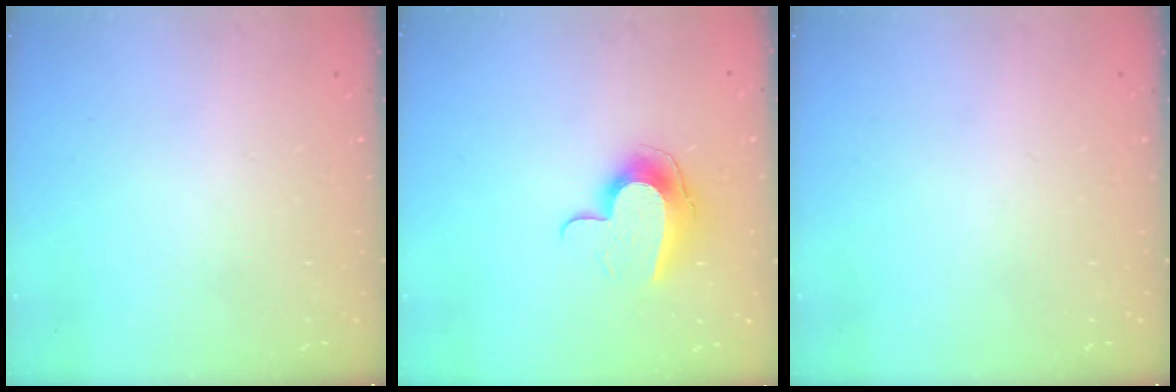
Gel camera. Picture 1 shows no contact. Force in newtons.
{"total": 10.8, "press": 10.8, "slide": 1.0}
{"total": 0.0}